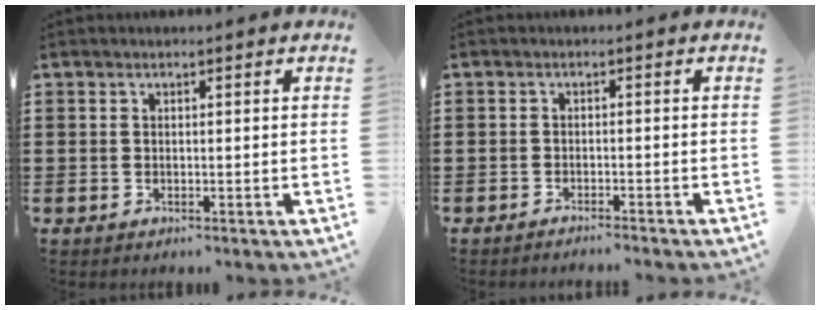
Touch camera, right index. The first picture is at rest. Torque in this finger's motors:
{"motor_torque": [-0.83, 0.98, -0.12, -0.04]}